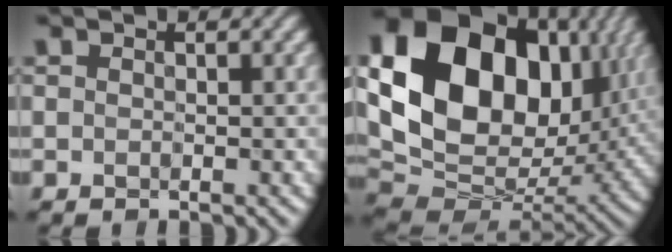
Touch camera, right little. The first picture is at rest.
{"total": 19.5, "force": [5.2, 13.8, 12.8], "torque": [-0.257, 0.014, 0.105]}